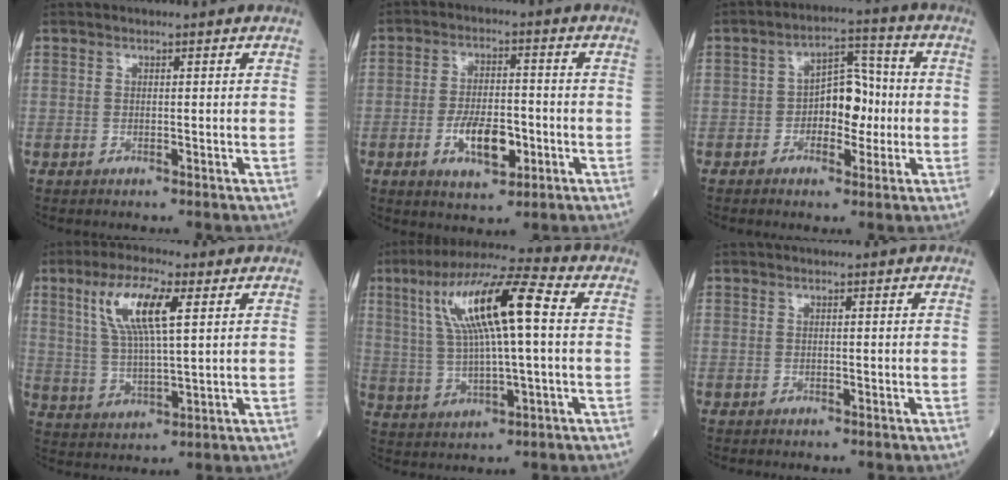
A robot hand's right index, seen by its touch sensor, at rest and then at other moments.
{"total": 8.6, "force": [-2.9, 3.7, 7.3], "torque": [-0.140, 0.002, -0.043]}
{"total": 8.2, "force": [-1.2, 4.5, 6.8], "torque": [-0.121, 0.029, -0.018]}
{"total": 10.8, "force": [4.1, 2.6, 9.7], "torque": [-0.203, 0.012, 0.082]}
{"total": 15.6, "force": [3.3, 2.7, 15.0], "torque": [-0.291, 0.034, 0.060]}
{"total": 0.0}